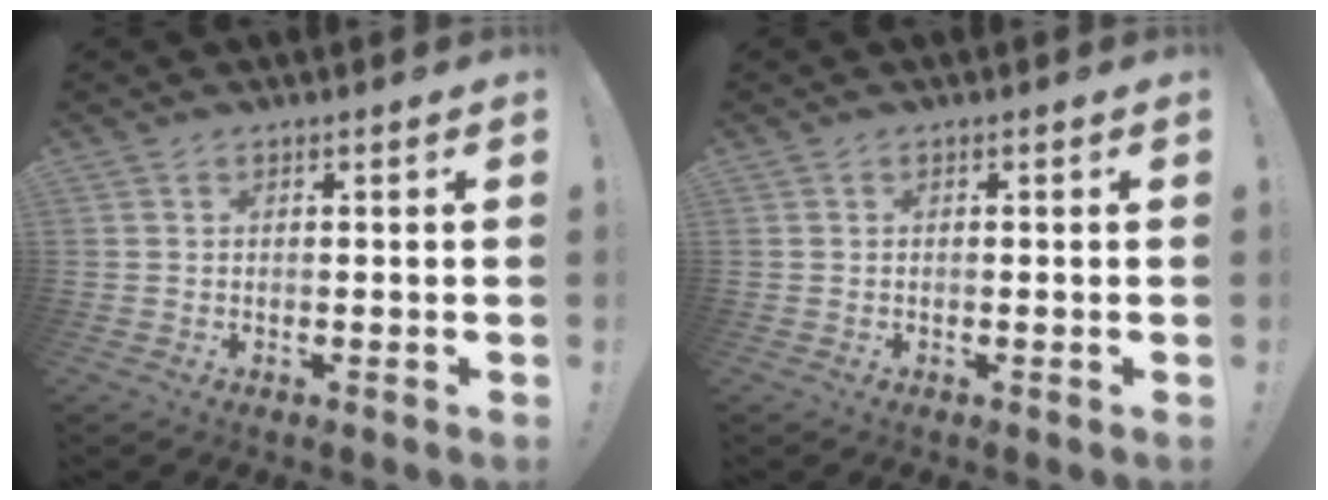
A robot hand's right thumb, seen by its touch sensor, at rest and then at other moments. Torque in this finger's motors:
{"motor_torque": [-0.06, 0.20, -0.13, 0.09, 0.00]}